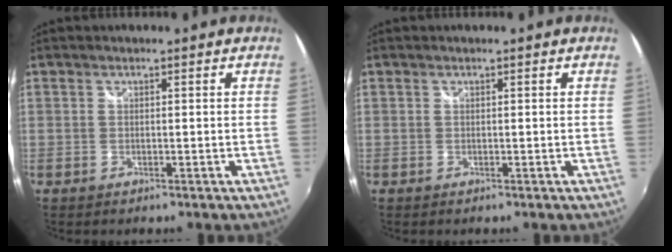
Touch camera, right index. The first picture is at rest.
{"total": 0.0}